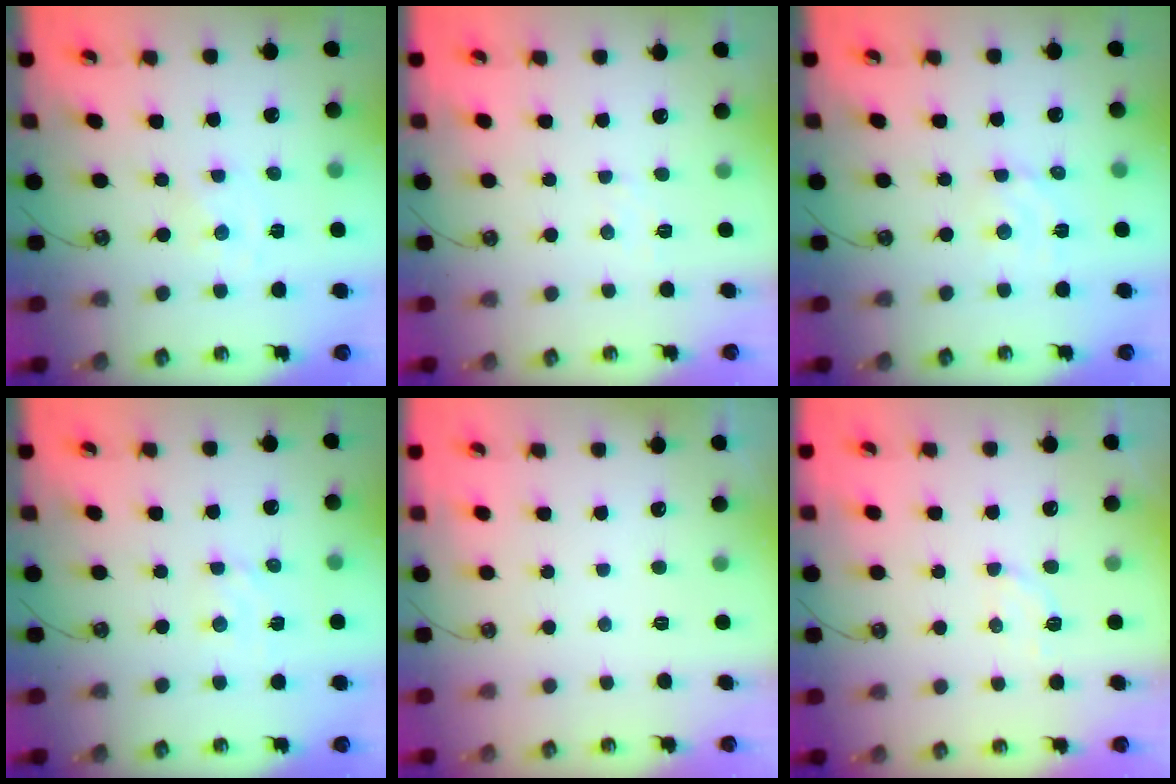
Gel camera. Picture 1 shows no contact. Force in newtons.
{"total": 3.8, "press": 3.8, "slide": 0.5}
{"total": 3.3, "press": 3.3, "slide": 0.3}
{"total": 2.3, "press": 2.3, "slide": 0.4}
{"total": 0.0}
{"total": 3.0, "press": 2.8, "slide": 1.1}